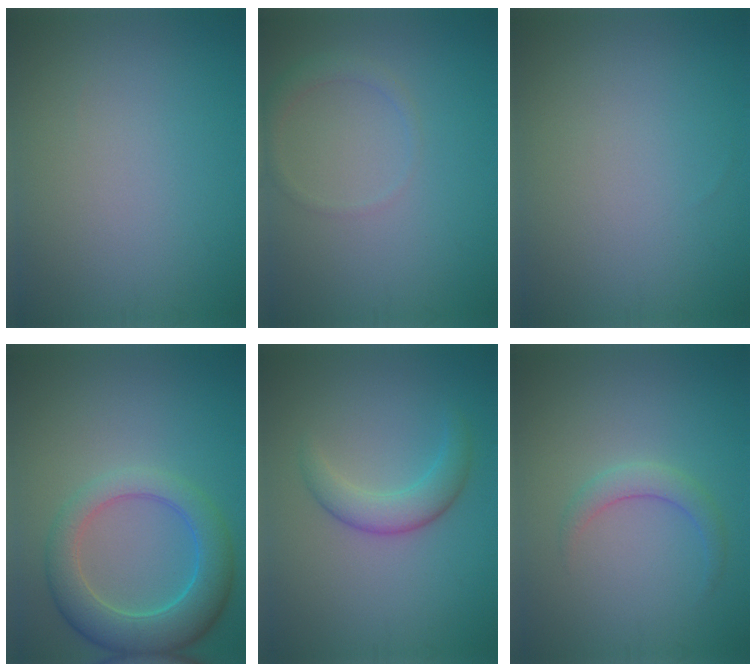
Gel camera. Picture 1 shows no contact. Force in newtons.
{"total": 1.4, "press": 1.4, "slide": 0.0}
{"total": 0.0}
{"total": 6.2, "press": 6.2, "slide": 0.3}
{"total": 3.1, "press": 3.1, "slide": 0.1}
{"total": 2.0, "press": 2.0, "slide": 0.1}